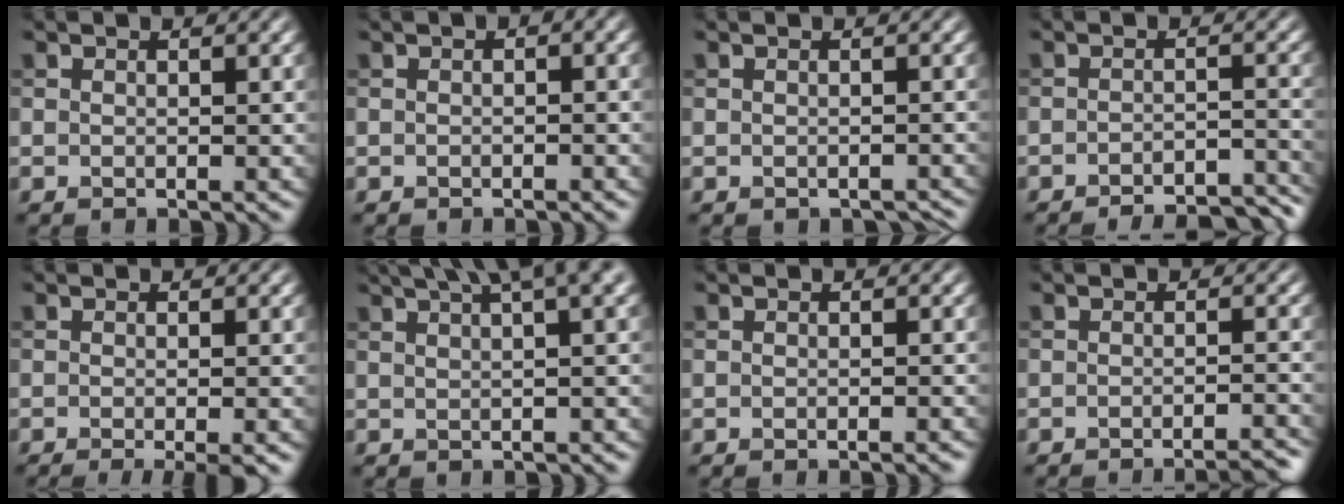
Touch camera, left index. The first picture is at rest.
{"total": 1.2, "force": [0.0, 0.4, 1.1], "torque": [-0.016, 0.003, -0.001]}
{"total": 0.8, "force": [-0.7, 0.3, 0.3], "torque": [-0.004, -0.005, -0.009]}
{"total": 7.0, "force": [-6.4, 1.5, 2.6], "torque": [-0.021, 0.011, -0.070]}
{"total": 3.8, "force": [-1.6, 1.0, 3.3], "torque": [-0.035, -0.012, -0.023]}
{"total": 6.2, "force": [3.9, 1.2, 4.7], "torque": [-0.048, 0.026, 0.050]}
{"total": 1.2, "force": [-0.7, 0.3, 0.9], "torque": [-0.005, 0.000, -0.012]}
{"total": 3.8, "force": [-3.1, 0.7, 2.1], "torque": [-0.014, 0.014, -0.043]}